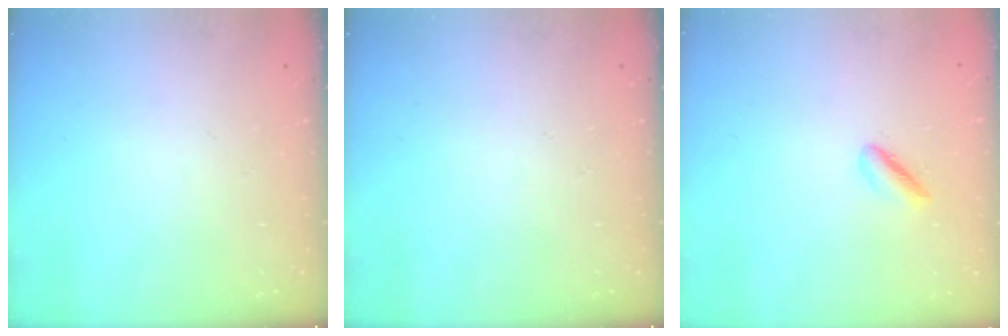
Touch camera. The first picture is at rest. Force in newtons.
{"total": 0.0}
{"total": 1.8, "press": 1.7, "slide": 0.4}